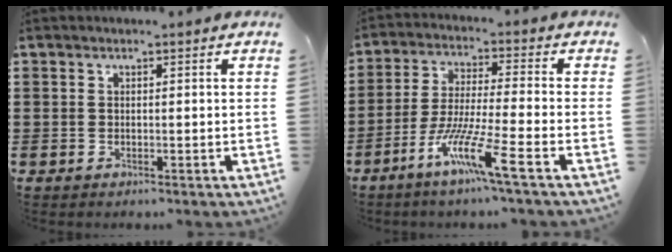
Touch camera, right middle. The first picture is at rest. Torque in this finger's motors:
{"motor_torque": [2.14, 0.00, 0.76, 0.21]}